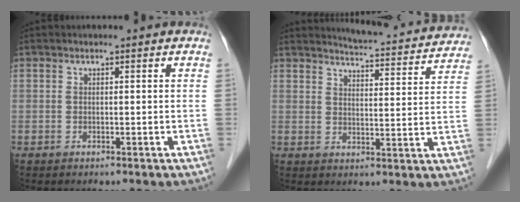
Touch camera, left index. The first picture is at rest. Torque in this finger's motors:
{"motor_torque": [0.67, -0.89, 0.09, 0.01]}